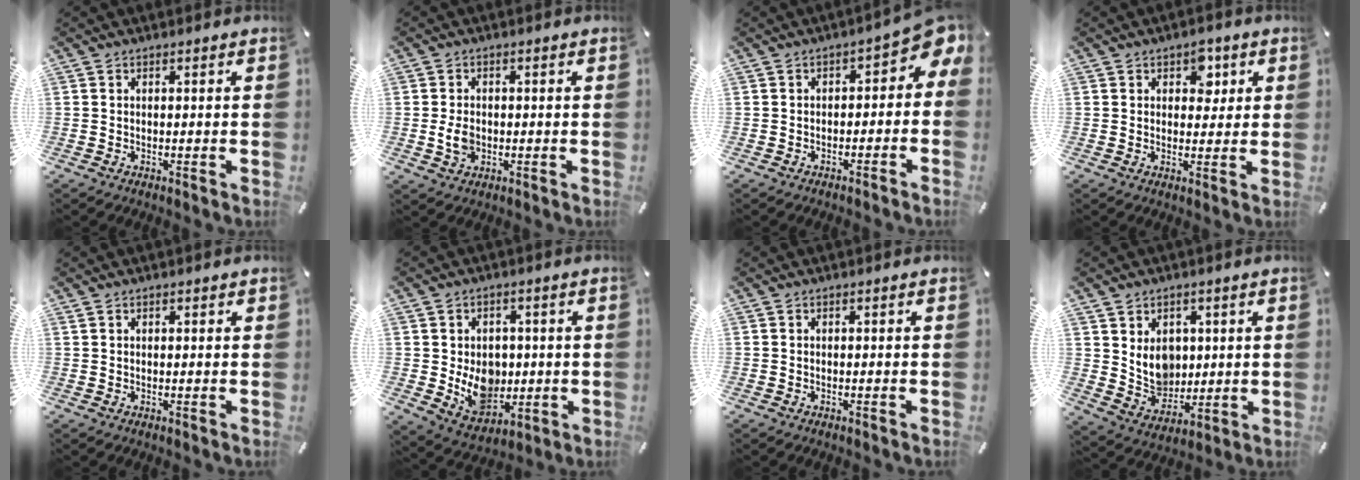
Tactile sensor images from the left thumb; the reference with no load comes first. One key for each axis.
{"total": 4.3, "fx": -0.4, "fy": 3.3, "fz": 2.7, "tx": -0.053, "ty": -0.001, "tz": -0.011}
{"total": 5.8, "fx": 1.0, "fy": 3.5, "fz": 4.6, "tx": -0.057, "ty": -0.011, "tz": 0.010}
{"total": 5.0, "fx": 2.1, "fy": 3.6, "fz": 2.7, "tx": -0.013, "ty": -0.010, "tz": 0.027}
{"total": 0.7, "fx": 0.4, "fy": 0.5, "fz": 0.3, "tx": -0.007, "ty": 0.001, "tz": 0.008}
{"total": 10.8, "fx": -0.3, "fy": 9.1, "fz": 5.7, "tx": -0.088, "ty": 0.003, "tz": 0.003}
{"total": 0.0}
{"total": 9.2, "fx": 3.6, "fy": 7.9, "fz": 3.1, "tx": -0.061, "ty": -0.024, "tz": 0.073}